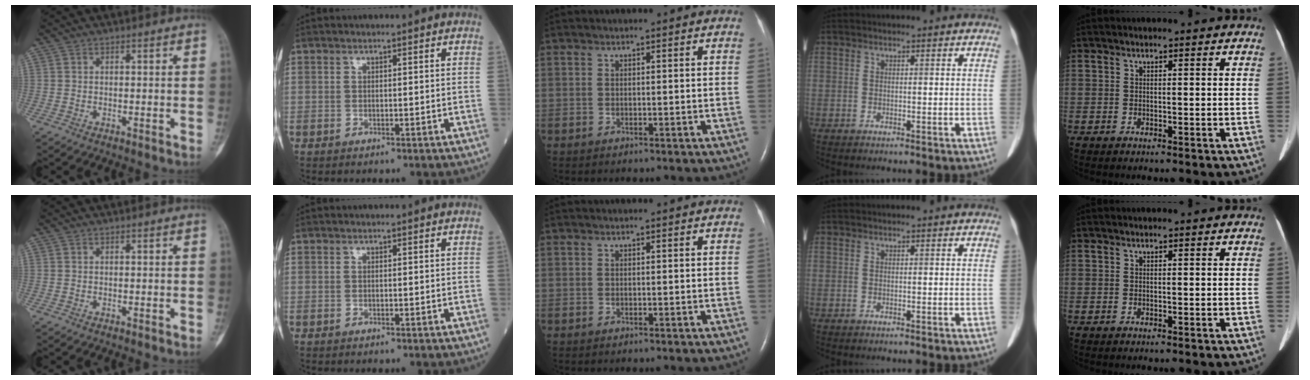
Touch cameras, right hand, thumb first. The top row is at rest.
{}